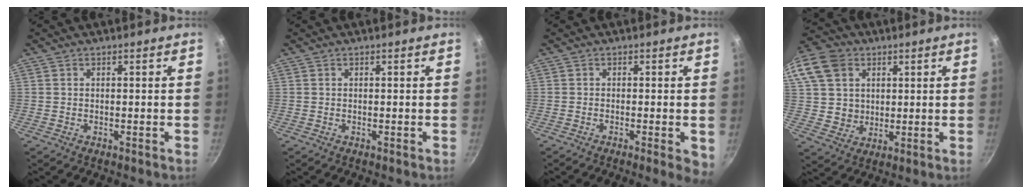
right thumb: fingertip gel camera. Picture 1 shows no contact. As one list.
[{"total": 0.0}, {"total": 3.7, "force": [-1.3, 0.8, 3.4], "torque": [-0.042, 0.000, -0.017]}, {"total": 17.8, "force": [6.3, 14.6, 8.0], "torque": [-0.176, 0.021, 0.124]}]